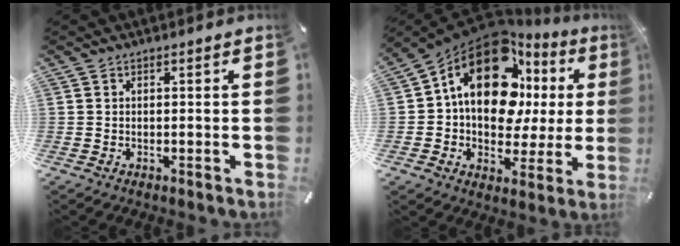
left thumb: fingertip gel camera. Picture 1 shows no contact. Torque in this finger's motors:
{"motor_torque": [2.17, 2.17, 1.41, -0.75, 0.36]}